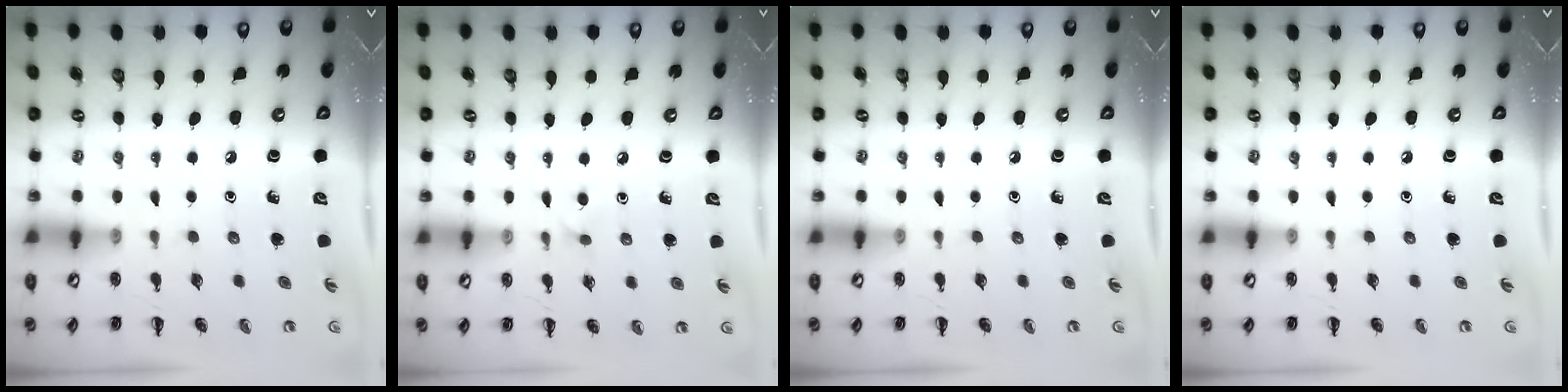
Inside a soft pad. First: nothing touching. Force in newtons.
{"total": 3.9, "press": 3.7, "slide": 1.4}
{"total": 0.0}
{"total": 0.0}